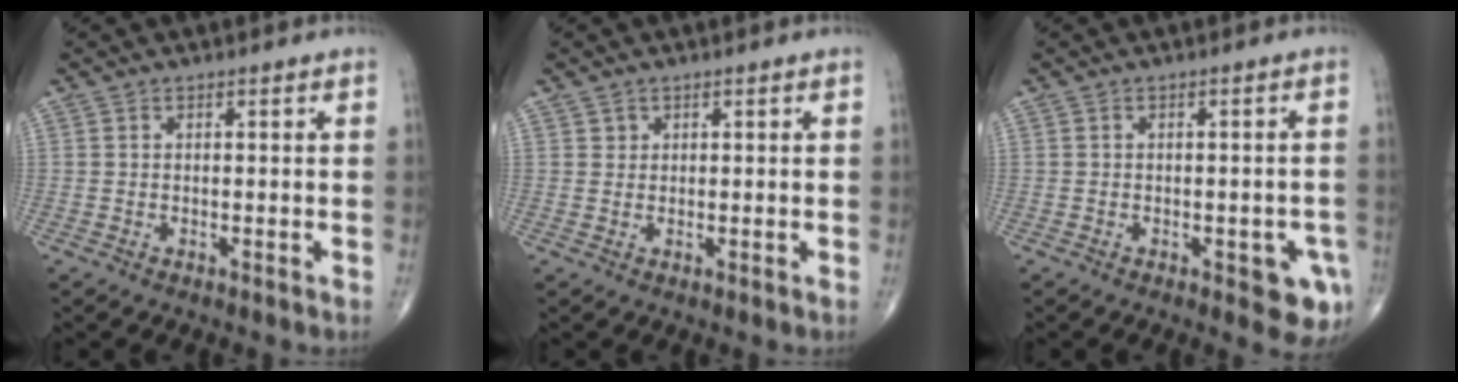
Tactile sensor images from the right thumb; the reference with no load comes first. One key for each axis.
{"total": 1.1, "fx": 0.5, "fy": 0.9, "fz": 0.1, "tx": 0.012, "ty": -0.002, "tz": 0.005}
{"total": 6.8, "fx": -2.6, "fy": 2.8, "fz": 5.7, "tx": -0.046, "ty": 0.003, "tz": -0.026}